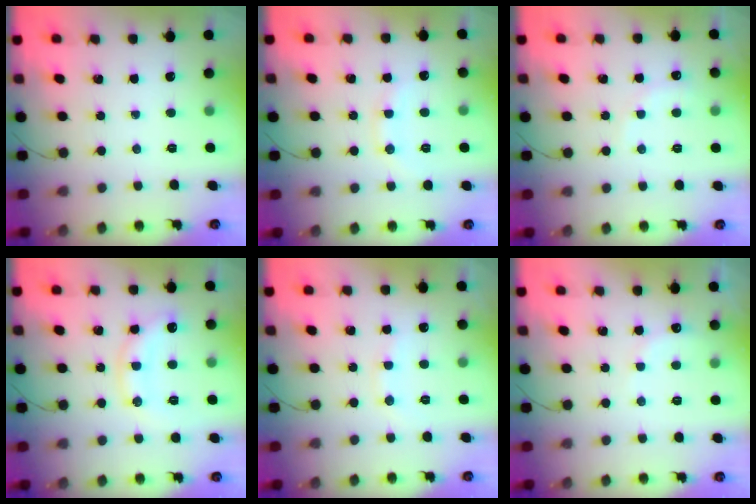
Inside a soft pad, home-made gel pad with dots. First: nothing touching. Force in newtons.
{"total": 9.2, "press": 9.1, "slide": 1.0}
{"total": 6.5, "press": 6.4, "slide": 1.2}
{"total": 13.4, "press": 13.4, "slide": 0.6}
{"total": 7.7, "press": 7.6, "slide": 1.4}
{"total": 8.4, "press": 8.2, "slide": 1.6}